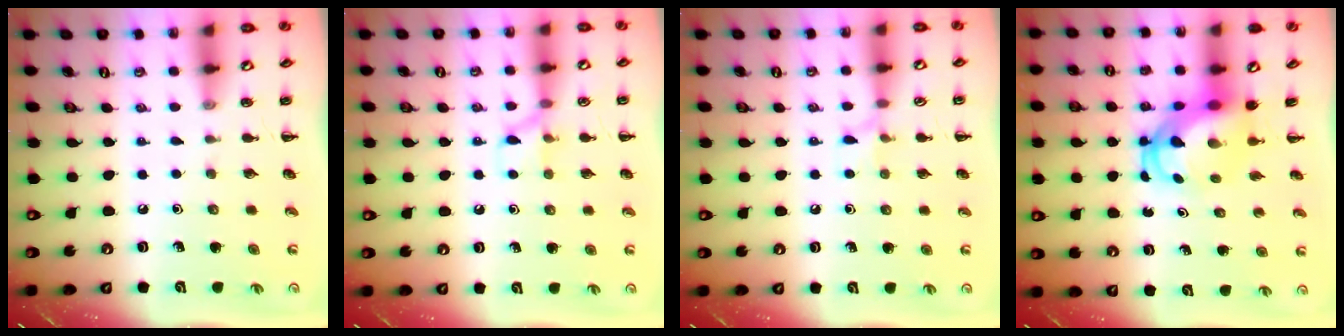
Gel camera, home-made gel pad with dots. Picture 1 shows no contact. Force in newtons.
{"total": 6.4, "press": 6.4, "slide": 0.6}
{"total": 5.5, "press": 5.1, "slide": 2.1}
{"total": 5.1, "press": 5.0, "slide": 0.5}